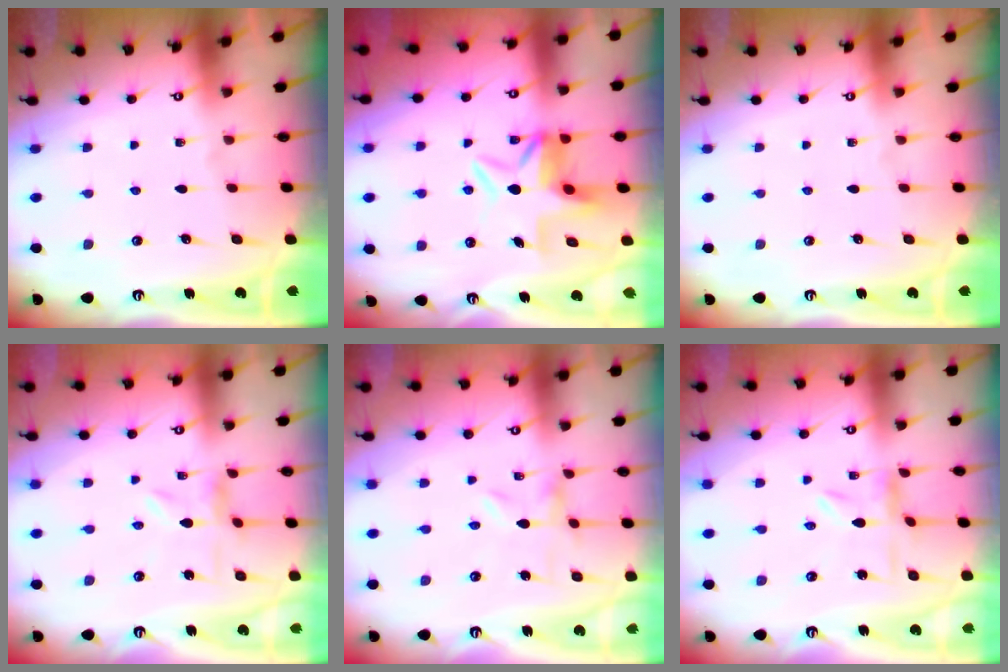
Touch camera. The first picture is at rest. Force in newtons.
{"total": 7.3, "press": 7.0, "slide": 2.1}
{"total": 0.0}
{"total": 1.6, "press": 1.6, "slide": 0.2}
{"total": 0.0}
{"total": 0.0}